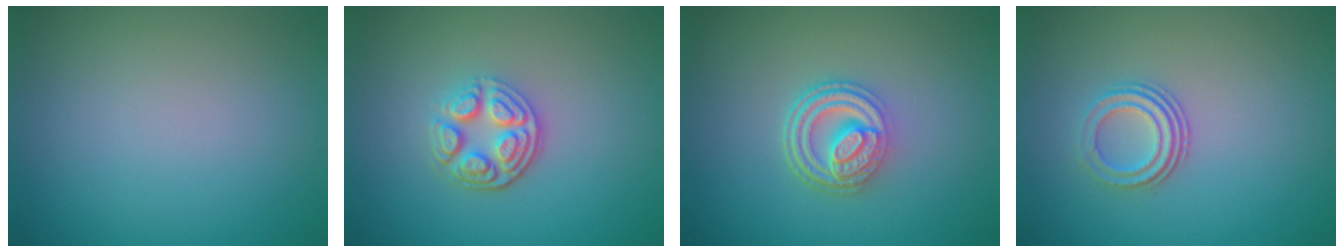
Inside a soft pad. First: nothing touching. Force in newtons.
{"total": 3.9, "press": 3.2, "slide": 2.3}
{"total": 4.8, "press": 3.6, "slide": 3.2}
{"total": 2.8, "press": 2.1, "slide": 1.9}